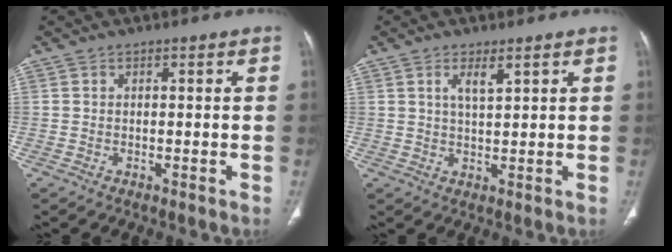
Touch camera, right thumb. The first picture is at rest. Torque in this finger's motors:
{"motor_torque": [-0.30, 0.21, 0.27, 0.58, 0.07]}